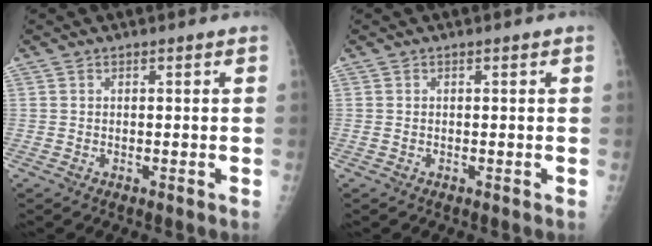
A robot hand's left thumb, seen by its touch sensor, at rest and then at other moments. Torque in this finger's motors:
{"motor_torque": [0.25, -0.39, 0.09, 0.08, -0.02]}